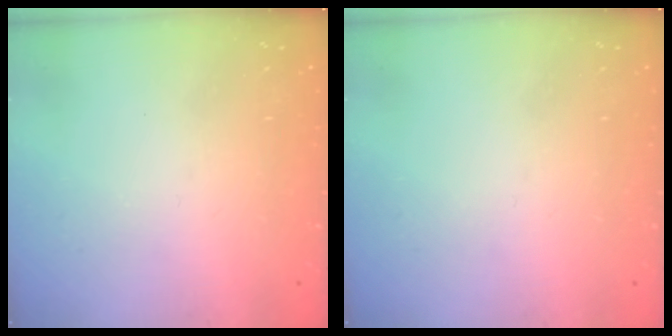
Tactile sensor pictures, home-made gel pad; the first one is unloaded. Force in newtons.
{"total": 0.0}